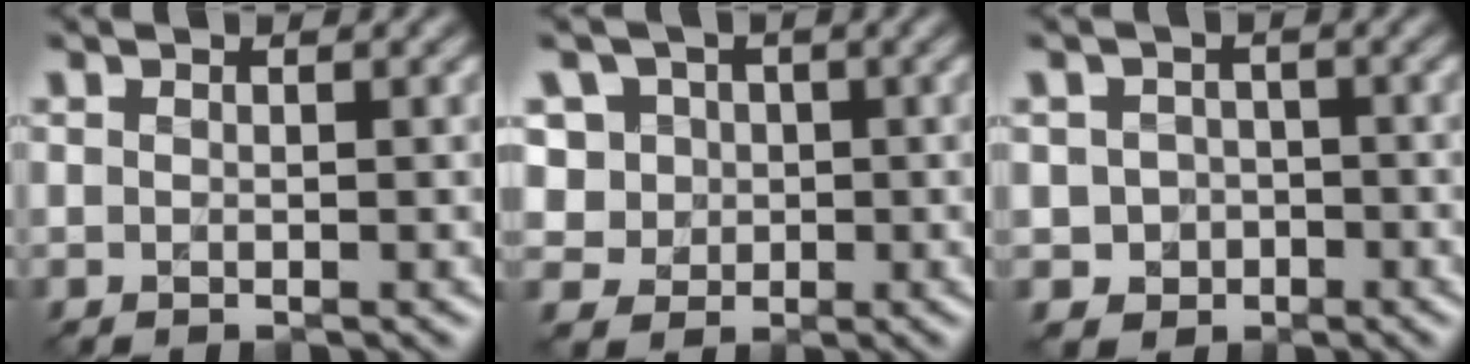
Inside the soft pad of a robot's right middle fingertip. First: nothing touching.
{"total": 6.5, "force": [1.9, 5.7, 2.4], "torque": [-0.042, 0.018, 0.016]}
{"total": 2.6, "force": [-0.8, 2.4, 0.5], "torque": [0.001, -0.001, -0.013]}